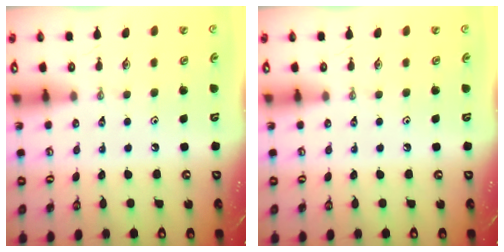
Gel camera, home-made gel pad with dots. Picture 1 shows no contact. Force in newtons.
{"total": 0.0}